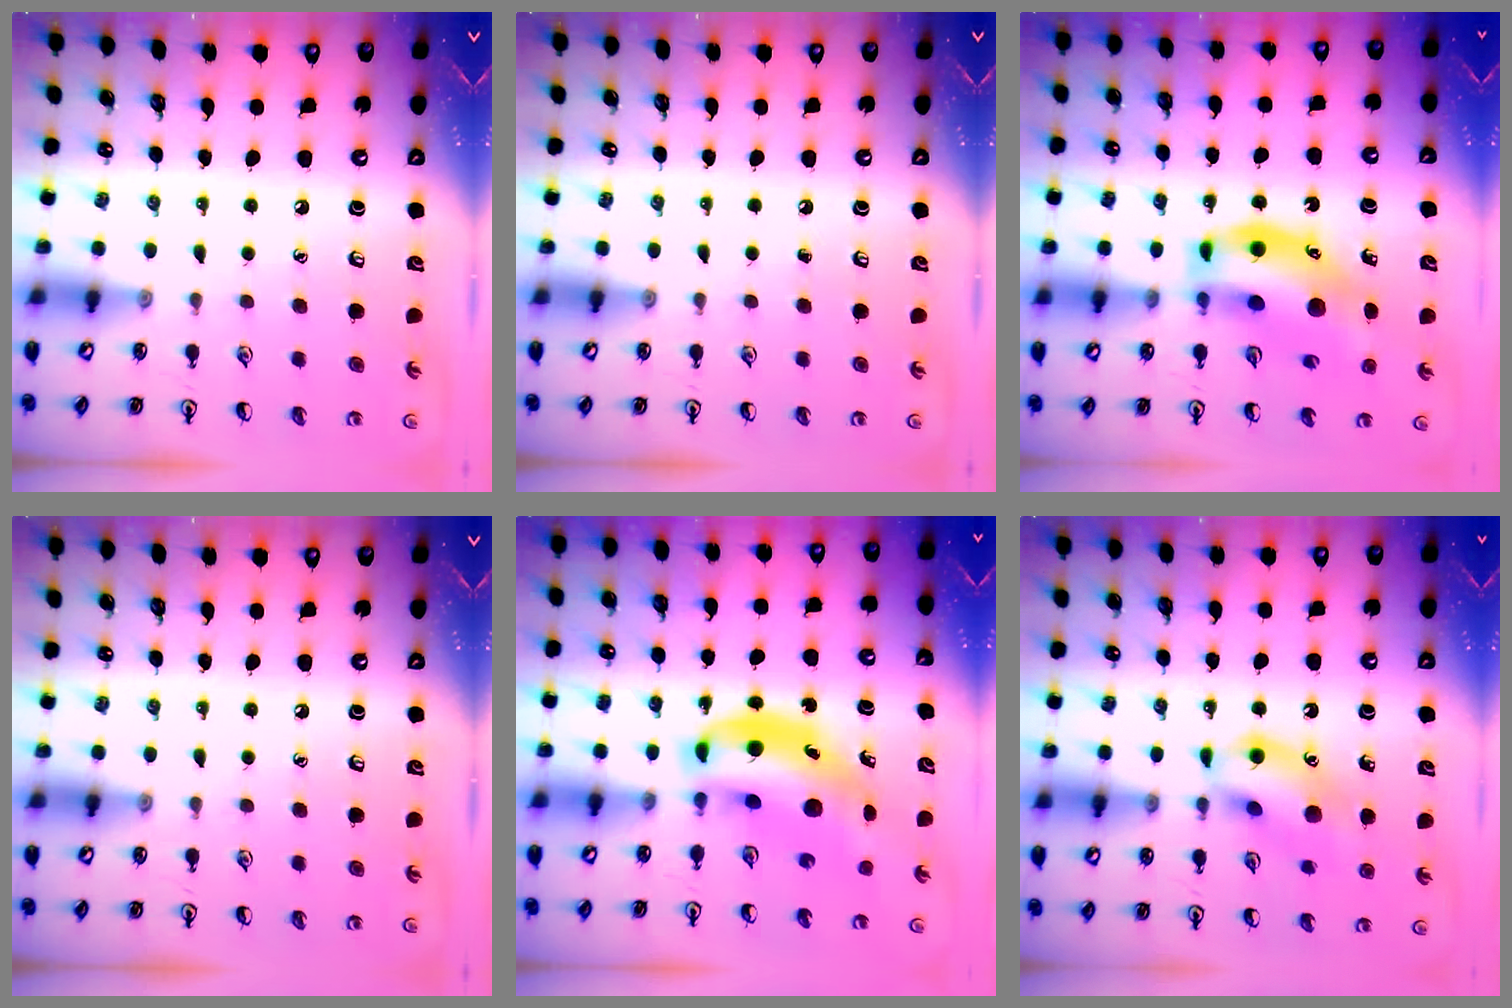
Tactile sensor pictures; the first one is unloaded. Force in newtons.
{"total": 0.0}
{"total": 17.1, "press": 16.6, "slide": 3.8}
{"total": 0.0}
{"total": 11.9, "press": 11.5, "slide": 3.3}
{"total": 11.7, "press": 11.6, "slide": 1.6}